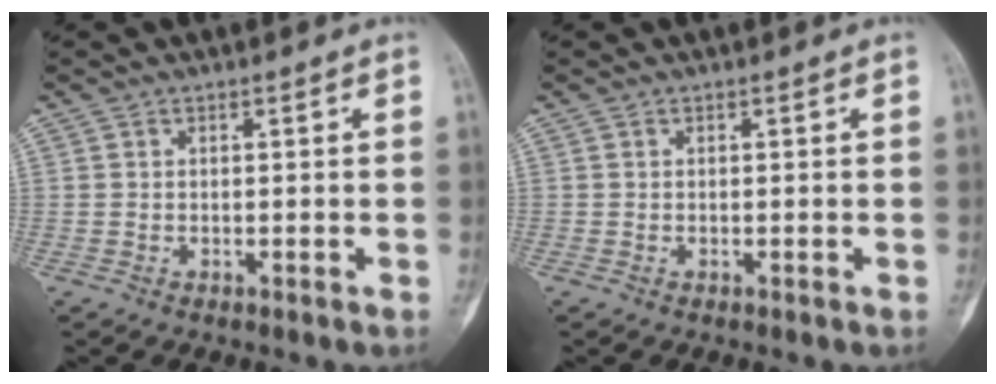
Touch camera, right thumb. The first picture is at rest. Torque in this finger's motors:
{"motor_torque": [-0.35, 0.35, 0.10, 0.01, 0.01]}